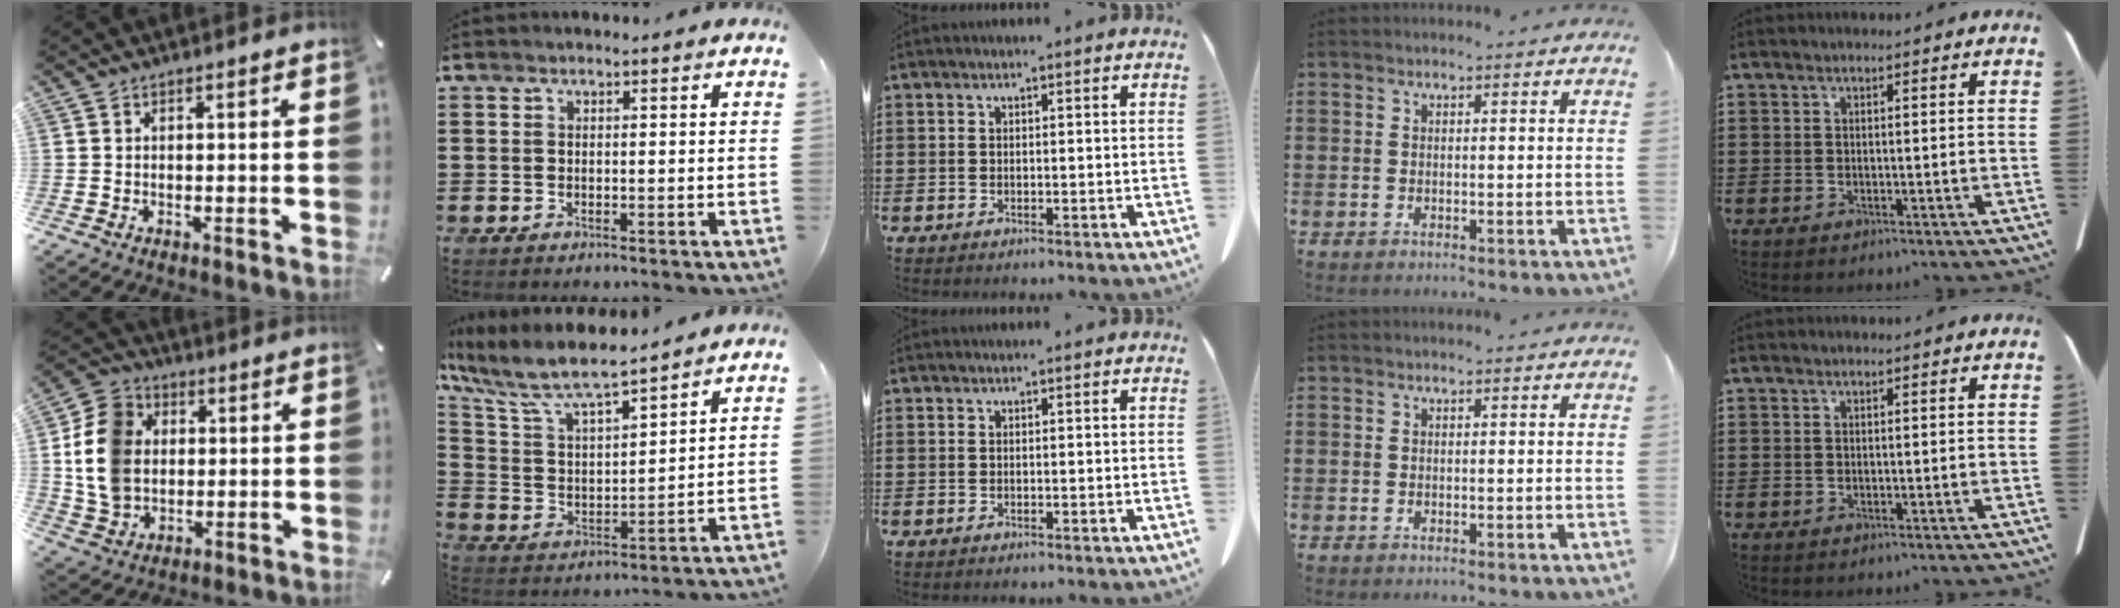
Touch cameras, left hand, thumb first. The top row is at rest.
{"thumb": {"total": 13.4, "force": [0.9, 11.4, 7.0], "torque": [-0.168, 0.018, 0.016]}, "index": {"total": 8.0, "force": [6.9, 1.2, 3.8], "torque": [-0.105, -0.037, 0.115]}}